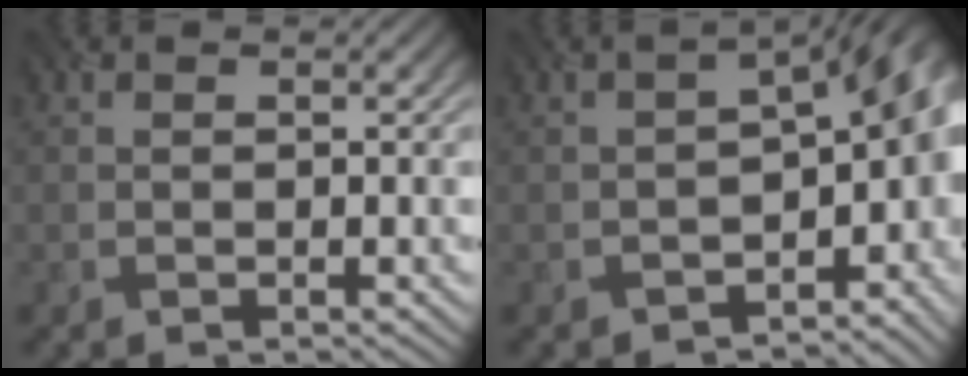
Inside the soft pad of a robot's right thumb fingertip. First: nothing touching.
{"total": 12.0, "force": [-3.8, 6.7, 9.2], "torque": [-0.102, -0.041, -0.026]}